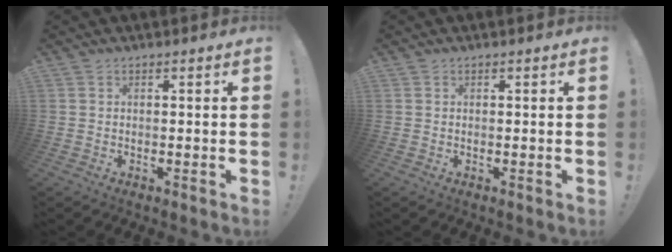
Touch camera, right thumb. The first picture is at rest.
{"total": 0.0}